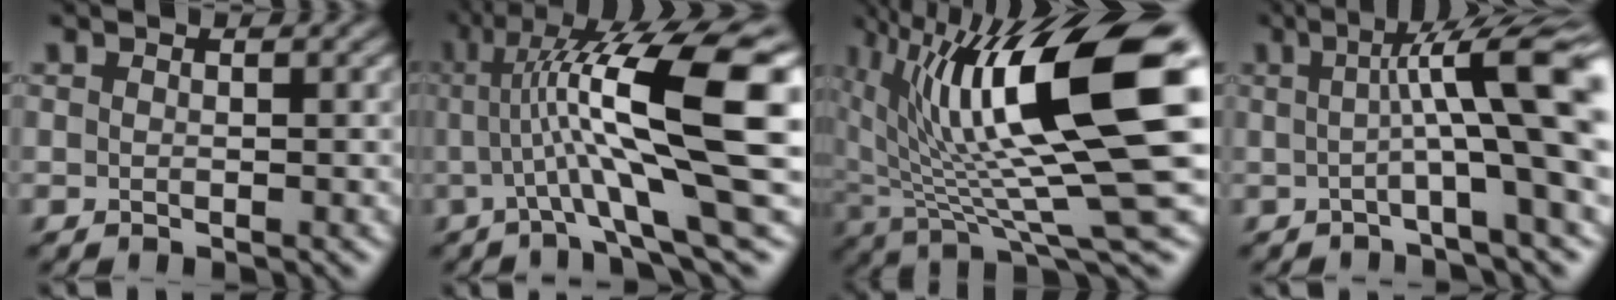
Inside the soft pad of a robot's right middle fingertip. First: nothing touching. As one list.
[{"total": 13.8, "force": [2.0, 2.5, 13.4], "torque": [-0.204, 0.018, 0.039]}, {"total": 15.9, "force": [3.9, 4.6, 14.7], "torque": [-0.249, -0.007, 0.075]}, {"total": 12.1, "force": [1.4, 2.3, 11.8], "torque": [-0.142, 0.009, 0.019]}]